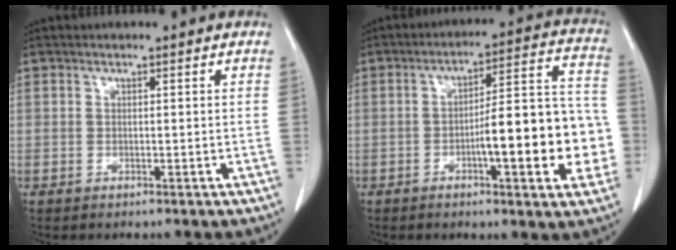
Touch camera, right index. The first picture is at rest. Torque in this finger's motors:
{"motor_torque": [1.71, -0.43, 0.62, 0.11]}